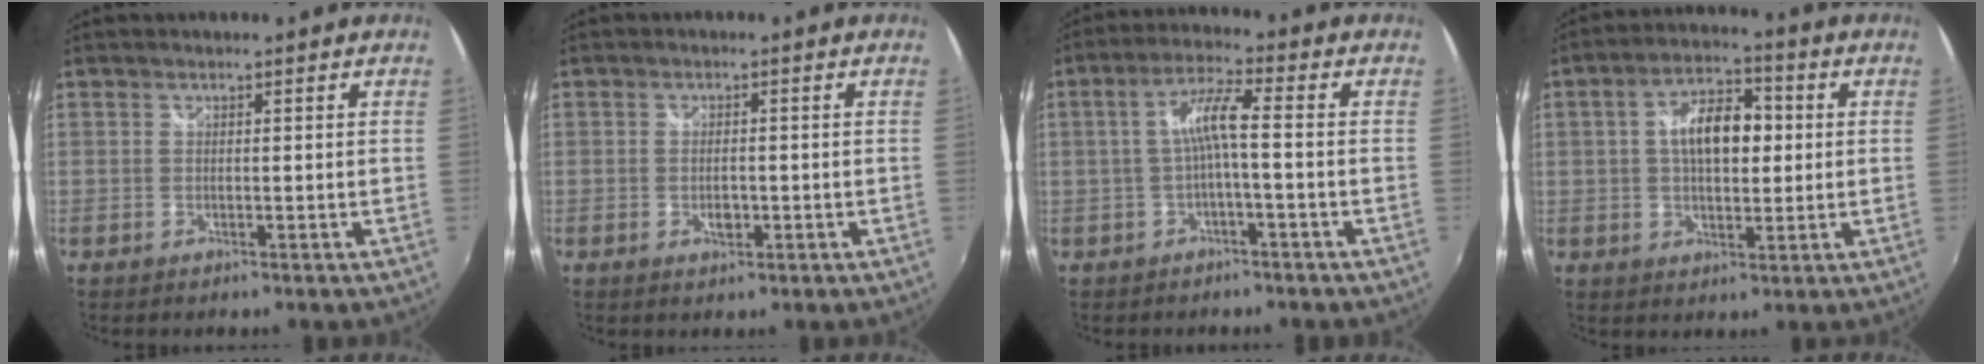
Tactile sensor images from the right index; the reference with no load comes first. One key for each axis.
{"total": 2.6, "fx": -0.8, "fy": 1.4, "fz": 2.1, "tx": -0.036, "ty": -0.003, "tz": -0.012}
{"total": 5.7, "fx": -1.1, "fy": 0.2, "fz": 5.5, "tx": -0.120, "ty": 0.012, "tz": -0.019}
{"total": 9.9, "fx": 1.1, "fy": 5.3, "fz": 8.3, "tx": -0.142, "ty": 0.021, "tz": 0.017}